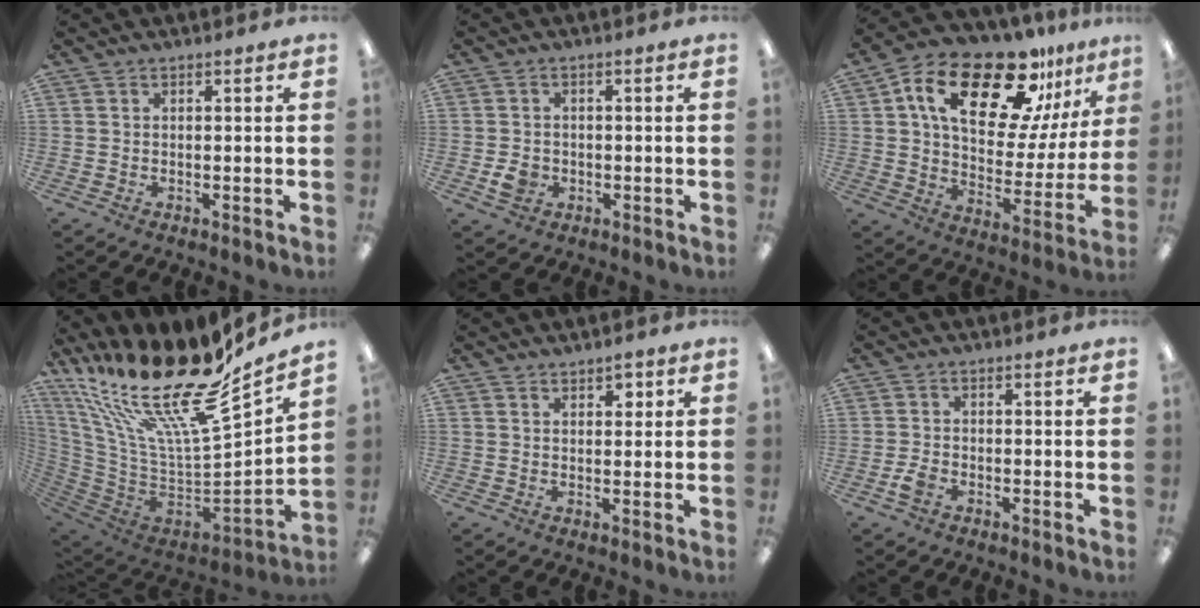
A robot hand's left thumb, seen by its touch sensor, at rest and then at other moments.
{"total": 3.6, "force": [-0.8, 3.1, 1.6], "torque": [-0.008, -0.001, -0.015]}
{"total": 24.0, "force": [15.1, 11.0, 15.1], "torque": [-0.244, -0.078, 0.256]}
{"total": 27.1, "force": [17.8, 8.7, 18.5], "torque": [-0.318, -0.153, 0.308]}
{"total": 2.6, "force": [2.1, 1.4, 0.9], "torque": [-0.002, -0.007, 0.034]}
{"total": 2.6, "force": [-1.3, 1.7, 1.6], "torque": [-0.031, 0.004, -0.024]}